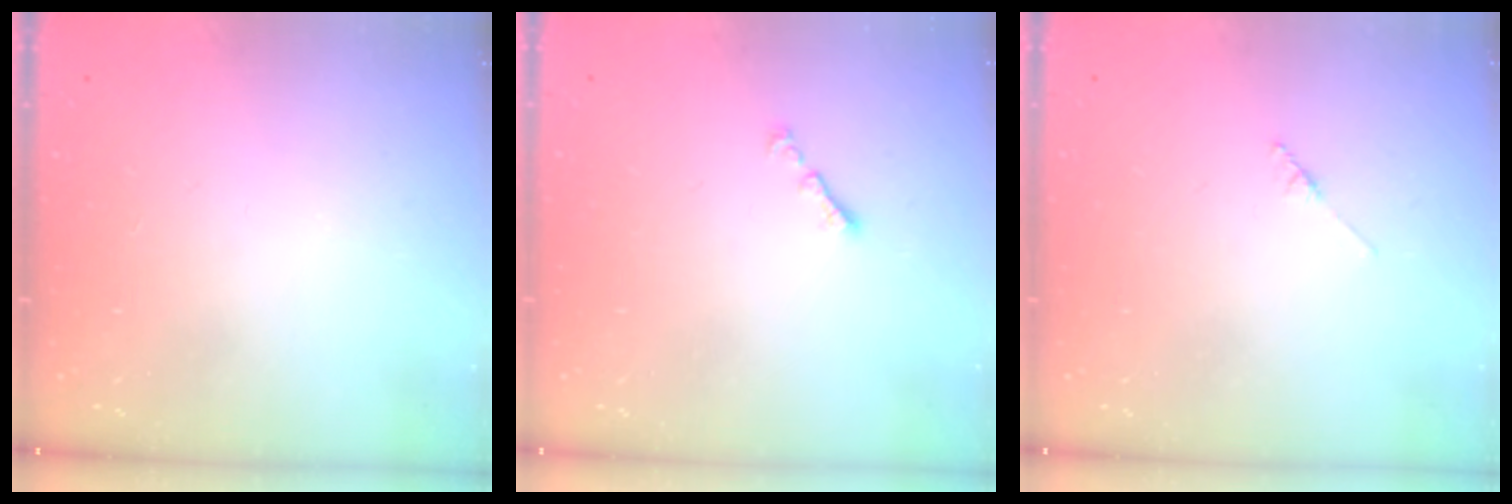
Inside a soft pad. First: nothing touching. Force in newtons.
{"total": 1.3, "press": 1.2, "slide": 0.5}
{"total": 1.7, "press": 1.6, "slide": 0.2}